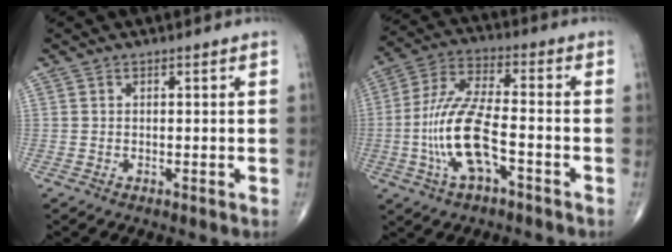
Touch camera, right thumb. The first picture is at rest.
{"total": 13.6, "force": [-3.9, 5.0, 12.1], "torque": [-0.254, 0.034, -0.073]}